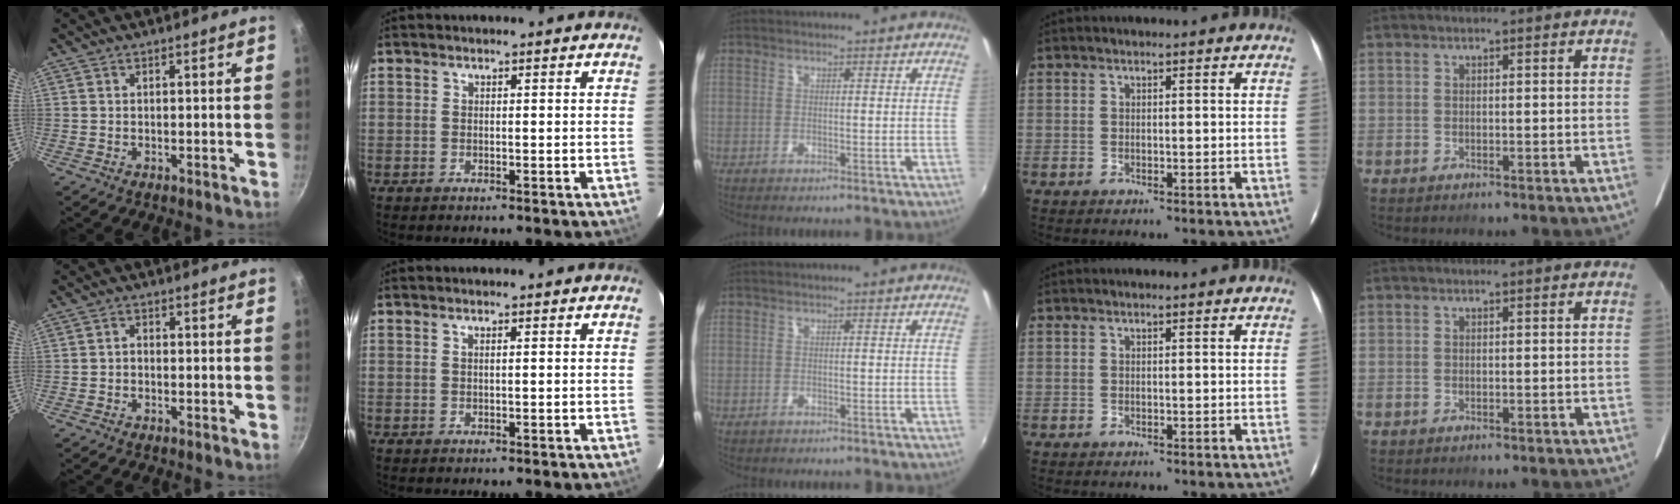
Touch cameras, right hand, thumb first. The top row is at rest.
{"thumb": {"total": 1.4, "force": [-0.5, 1.1, 0.8], "torque": [-0.011, 0.008, -0.011]}, "index": {"total": 0.5, "force": [0.1, -0.1, 0.5], "torque": [-0.010, 0.002, 0.001]}, "middle": {"total": 0.6, "force": [-0.4, 0.4, 0.2], "torque": [-0.005, -0.001, -0.006]}}